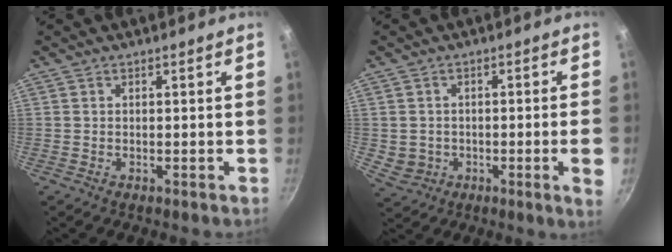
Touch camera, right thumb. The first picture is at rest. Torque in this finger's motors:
{"motor_torque": [3.64, 1.39, 0.86, -1.91, 0.76]}